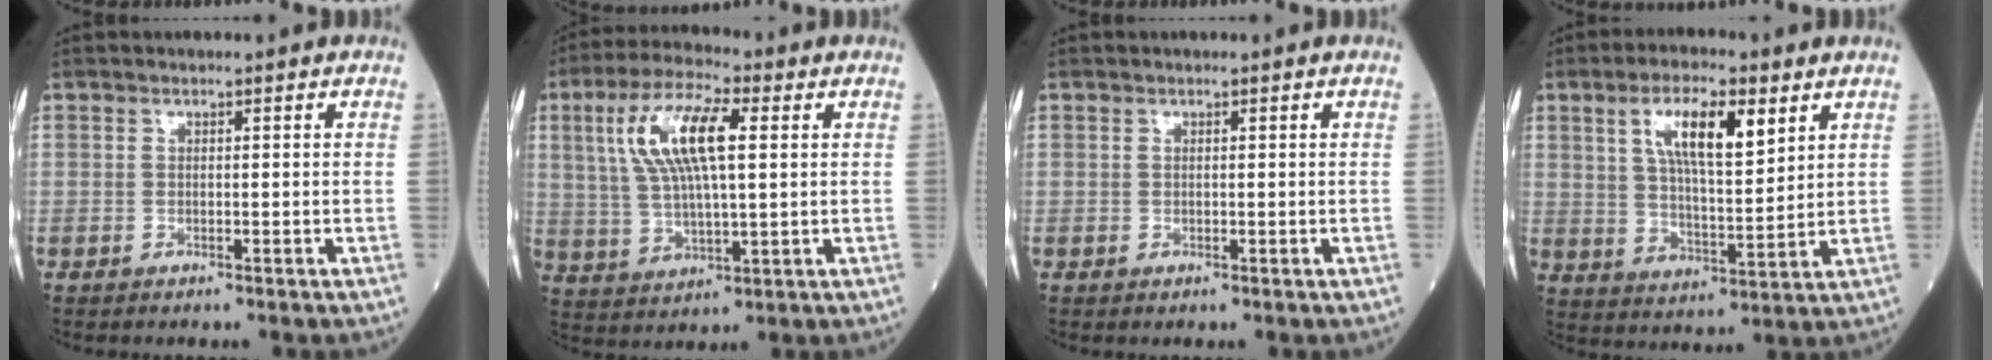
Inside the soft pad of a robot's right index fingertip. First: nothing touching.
{"total": 12.2, "force": [3.4, 3.1, 11.3], "torque": [-0.238, 0.019, 0.065]}
{"total": 0.0}
{"total": 10.5, "force": [4.8, 2.7, 8.9], "torque": [-0.165, 0.006, 0.090]}